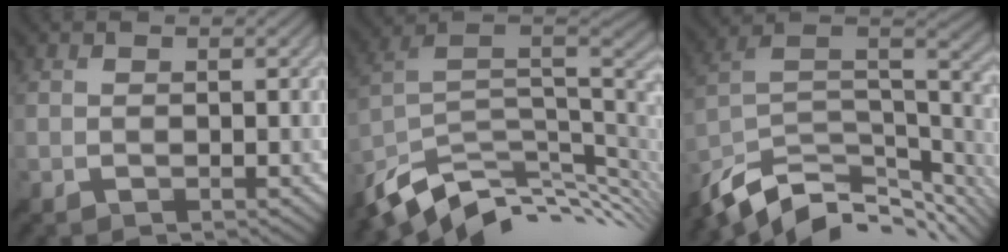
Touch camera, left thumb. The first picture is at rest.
{"total": 12.2, "force": [-5.7, 5.9, 8.9], "torque": [-0.200, -0.017, -0.098]}
{"total": 13.0, "force": [-8.5, 5.8, 8.1], "torque": [-0.197, -0.011, -0.141]}